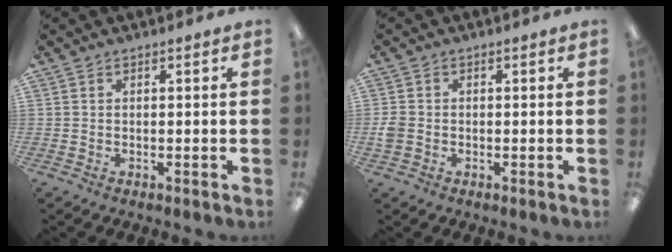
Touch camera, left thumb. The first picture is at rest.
{"total": 2.8, "force": [-0.8, 2.3, 1.4], "torque": [-0.021, 0.007, -0.013]}